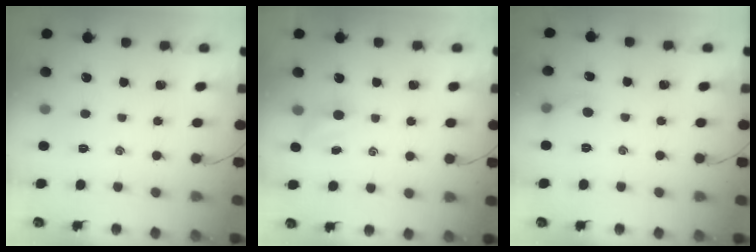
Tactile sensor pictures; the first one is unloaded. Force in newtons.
{"total": 2.4, "press": 2.3, "slide": 0.7}
{"total": 4.4, "press": 4.2, "slide": 1.2}